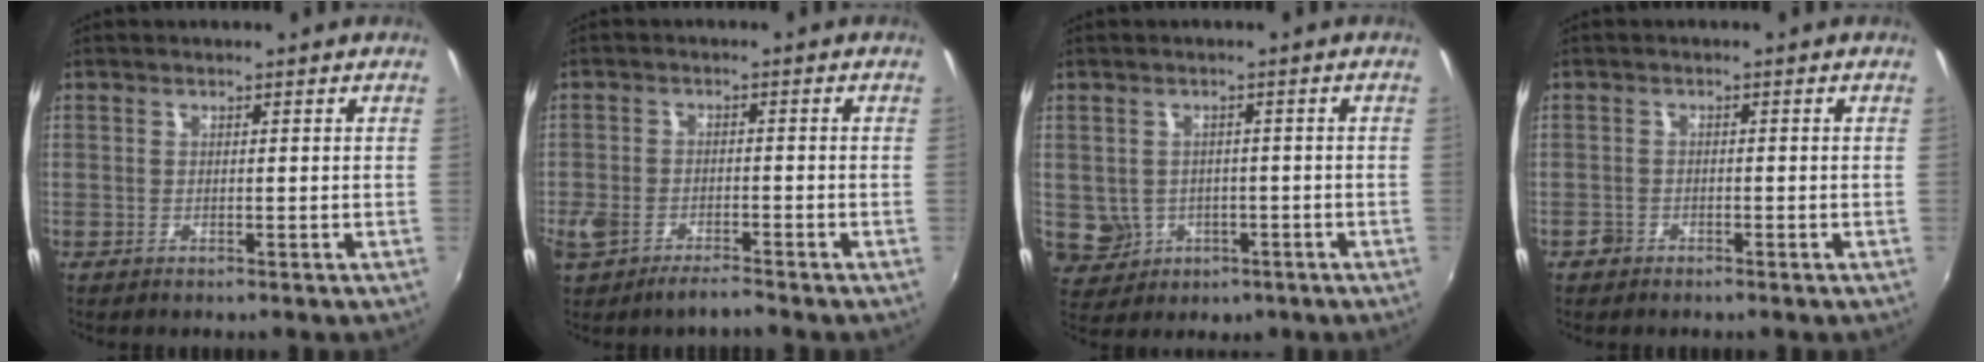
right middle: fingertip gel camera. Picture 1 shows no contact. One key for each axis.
{"total": 5.3, "fx": -4.0, "fy": 1.8, "fz": 3.0, "tx": -0.084, "ty": -0.013, "tz": -0.079}
{"total": 6.7, "fx": -1.3, "fy": 6.2, "fz": 2.0, "tx": -0.062, "ty": 0.003, "tz": 0.003}
{"total": 1.5, "fx": -1.2, "fy": 1.0, "fz": 0.1, "tx": -0.005, "ty": 0.000, "tz": -0.021}